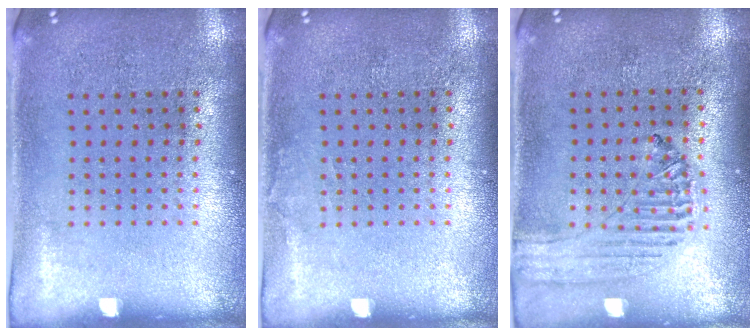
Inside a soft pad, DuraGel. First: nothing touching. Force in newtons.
{"total": 0.5, "press": 0.5, "slide": 0.1}
{"total": 0.5, "press": 0.5, "slide": 0.2}